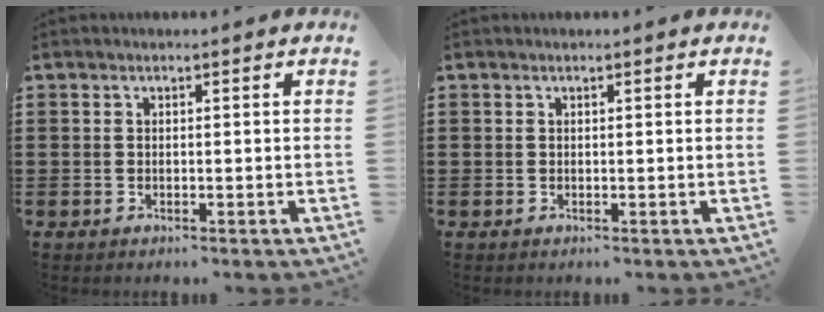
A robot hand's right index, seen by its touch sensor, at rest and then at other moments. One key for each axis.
{"total": 0.0}